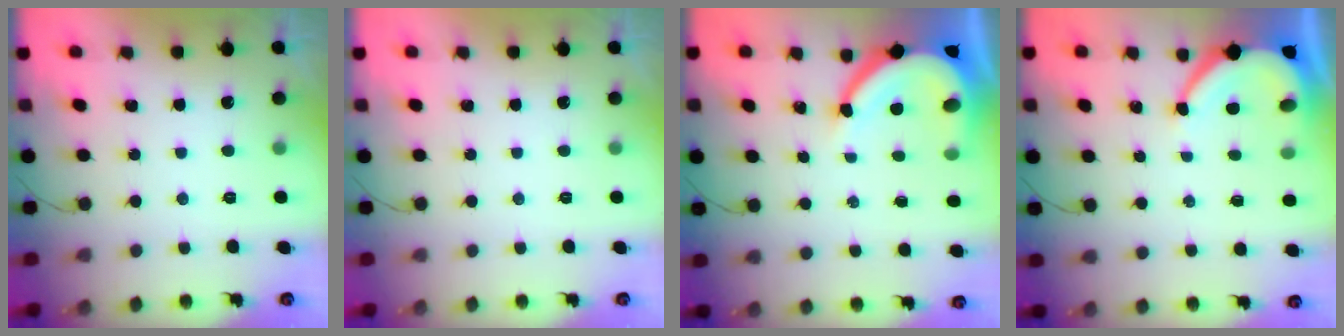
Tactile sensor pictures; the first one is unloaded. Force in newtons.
{"total": 0.0}
{"total": 11.7, "press": 11.6, "slide": 1.5}
{"total": 7.1, "press": 7.0, "slide": 0.8}